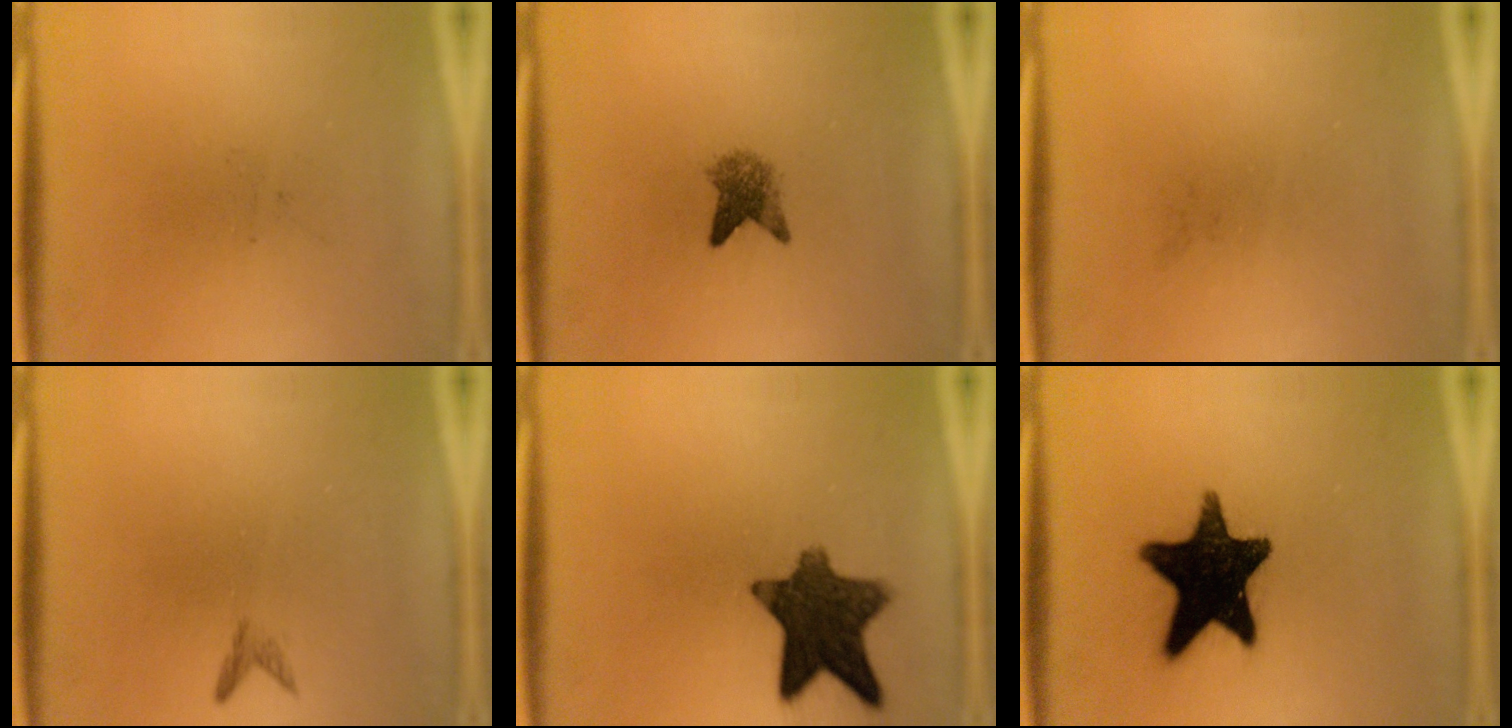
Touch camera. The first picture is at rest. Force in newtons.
{"total": 3.2}
{"total": 0.0}
{"total": 0.8}
{"total": 11.5}
{"total": 17.4}